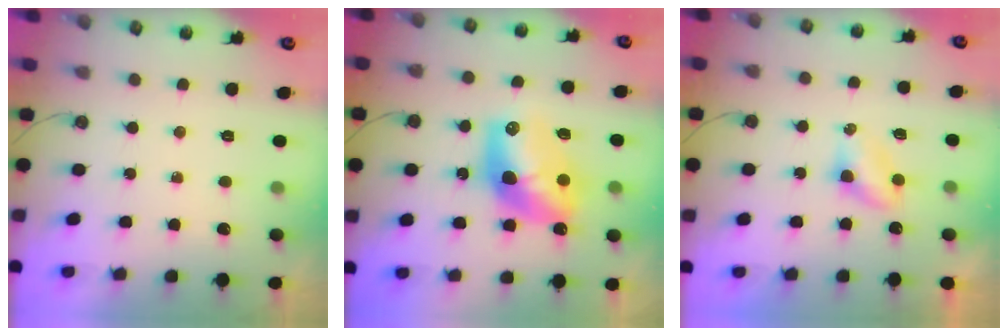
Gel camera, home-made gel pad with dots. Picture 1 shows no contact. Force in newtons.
{"total": 14.3, "press": 14.2, "slide": 1.1}
{"total": 3.7, "press": 3.7, "slide": 0.5}